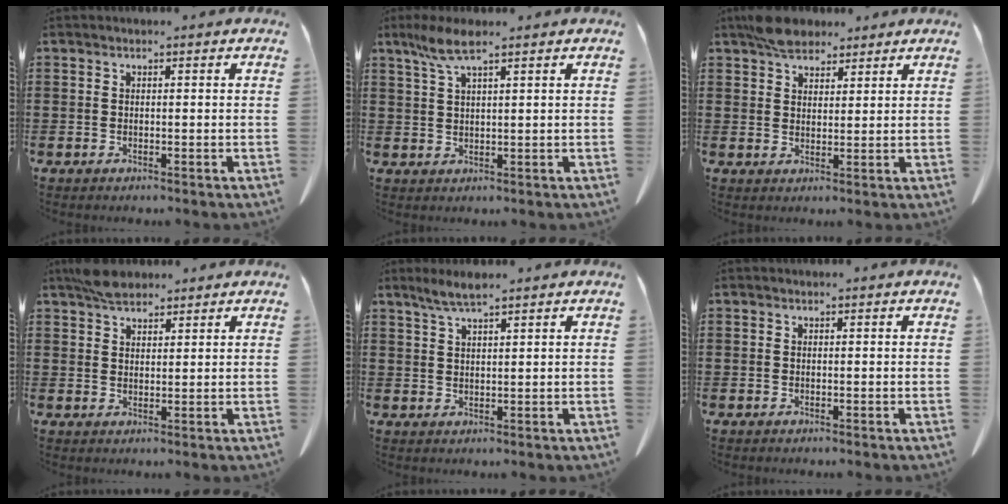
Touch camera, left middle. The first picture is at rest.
{"total": 4.7, "force": [3.0, 0.6, 3.6], "torque": [-0.083, 0.000, 0.052]}
{"total": 5.2, "force": [4.5, 2.0, 1.7], "torque": [-0.037, -0.004, 0.085]}
{"total": 4.1, "force": [3.6, 1.2, 1.5], "torque": [-0.036, 0.000, 0.070]}
{"total": 3.4, "force": [2.6, 0.1, 2.2], "torque": [-0.047, 0.003, 0.047]}
{"total": 0.0}